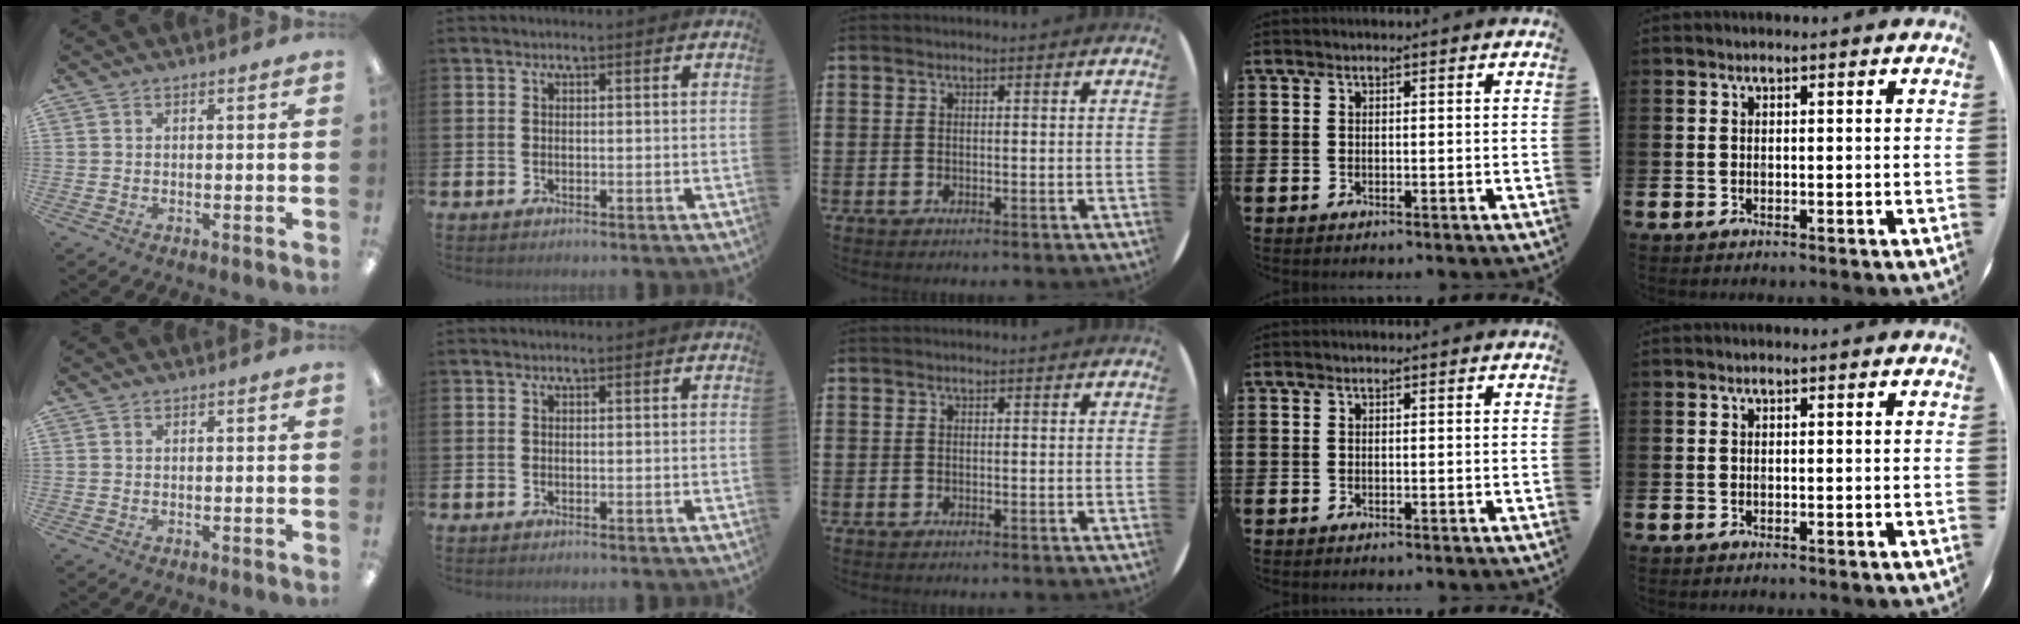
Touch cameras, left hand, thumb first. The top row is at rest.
{}